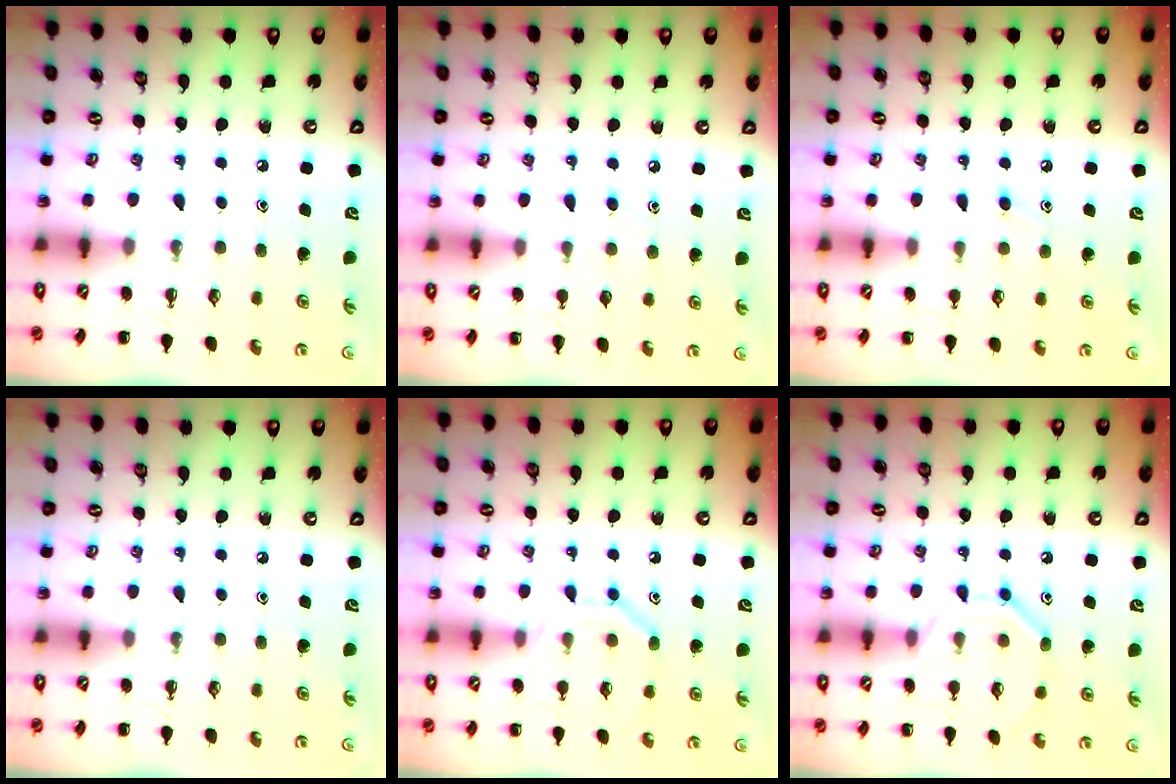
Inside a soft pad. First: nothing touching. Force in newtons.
{"total": 2.5, "press": 2.3, "slide": 1.0}
{"total": 8.4, "press": 8.0, "slide": 2.3}
{"total": 0.0}
{"total": 9.8, "press": 9.7, "slide": 1.6}
{"total": 9.3, "press": 9.3, "slide": 0.8}